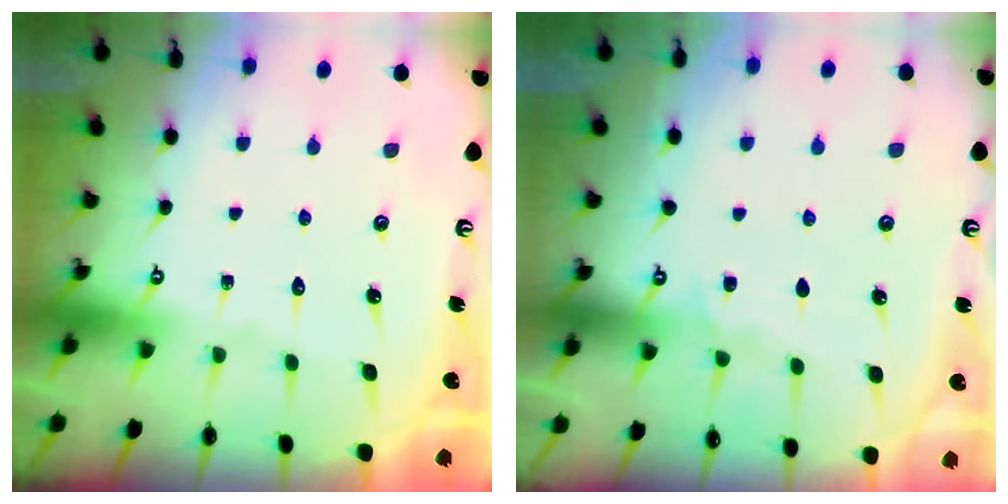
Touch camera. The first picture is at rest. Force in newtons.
{"total": 5.0, "press": 5.0, "slide": 0.6}